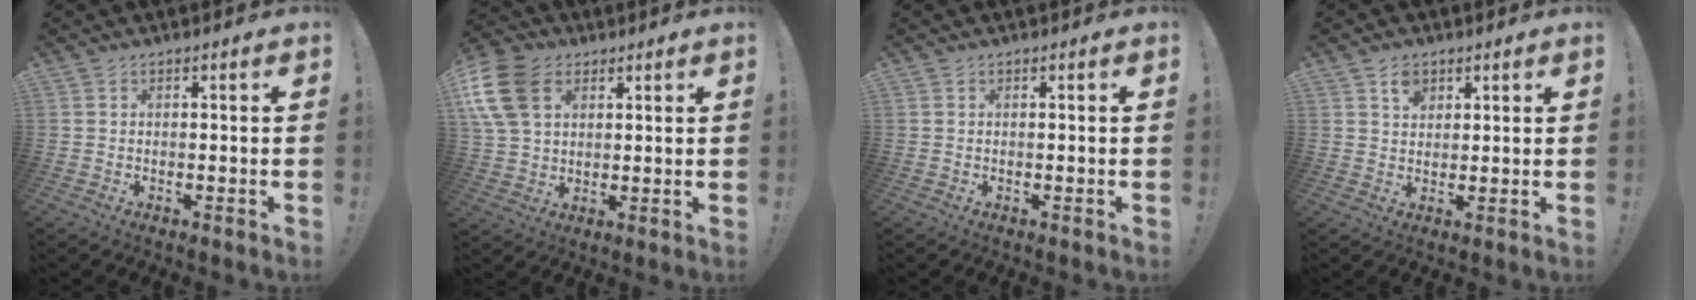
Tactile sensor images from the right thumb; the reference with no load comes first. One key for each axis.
{"total": 15.6, "fx": 5.9, "fy": 10.8, "fz": 9.6, "tx": -0.197, "ty": -0.020, "tz": 0.112}
{"total": 0.0}
{"total": 4.3, "fx": 2.4, "fy": 3.1, "fz": 1.7, "tx": -0.017, "ty": -0.008, "tz": 0.041}